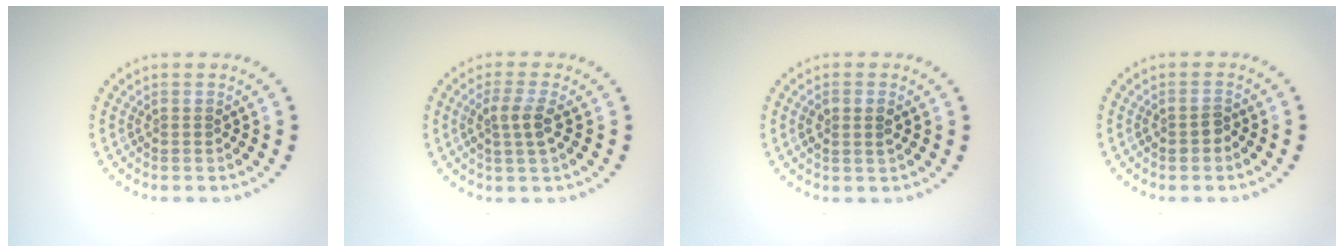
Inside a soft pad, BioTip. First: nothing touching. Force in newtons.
{"total": 2.4, "press": 2.1, "slide": 1.0}
{"total": 1.7, "press": 1.6, "slide": 0.6}
{"total": 1.2, "press": 1.1, "slide": 0.3}